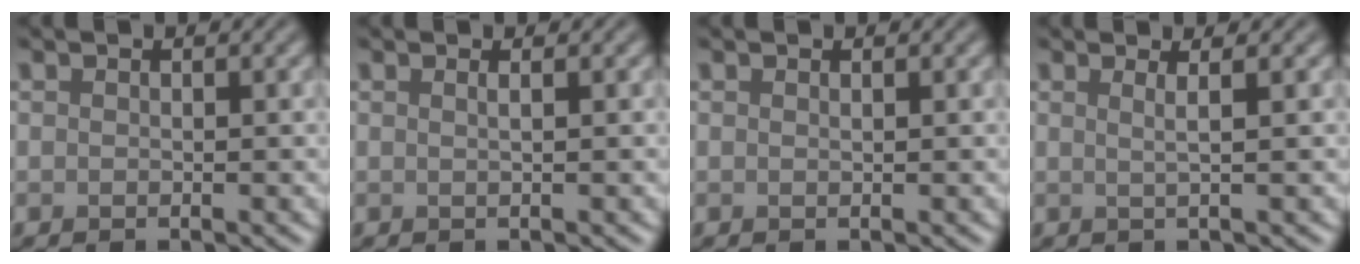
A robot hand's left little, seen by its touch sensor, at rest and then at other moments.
{"total": 1.0, "force": [0.4, 0.4, 0.8], "torque": [-0.005, -0.001, -0.003]}
{"total": 0.0}
{"total": 1.9, "force": [0.7, 0.7, 1.6], "torque": [-0.021, 0.002, -0.010]}